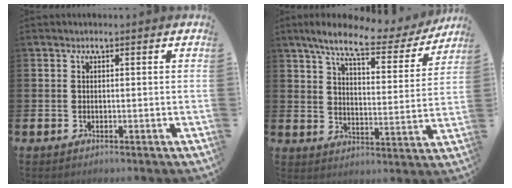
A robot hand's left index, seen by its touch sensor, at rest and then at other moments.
{"total": 8.7, "force": [7.4, 1.7, 4.2], "torque": [-0.096, -0.040, 0.123]}